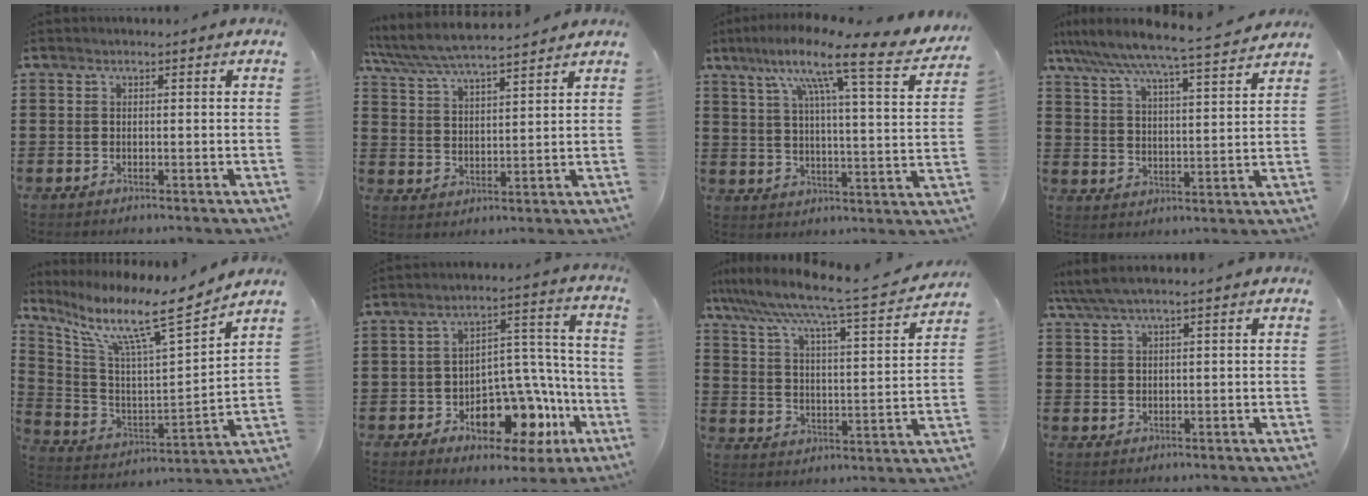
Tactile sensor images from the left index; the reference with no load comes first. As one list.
[{"total": 6.0, "force": [5.7, 0.6, 1.9], "torque": [-0.059, -0.028, 0.098]}, {"total": 12.3, "force": [9.2, 0.5, 8.1], "torque": [-0.159, -0.061, 0.138]}, {"total": 6.6, "force": [6.0, -0.6, 2.6], "torque": [-0.074, -0.042, 0.097]}, {"total": 10.7, "force": [7.7, 1.0, 7.5], "torque": [-0.165, -0.052, 0.116]}, {"total": 10.4, "force": [-5.8, 6.1, 6.2], "torque": [-0.091, 0.021, -0.094]}, {"total": 6.6, "force": [5.6, -0.5, 3.4], "torque": [-0.095, -0.050, 0.084]}, {"total": 3.1, "force": [2.2, 0.4, 2.2], "torque": [-0.046, 0.004, 0.039]}]